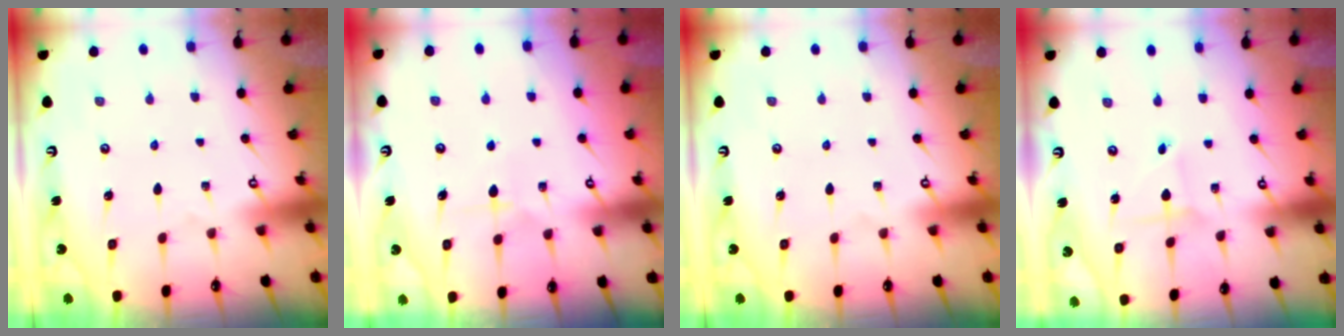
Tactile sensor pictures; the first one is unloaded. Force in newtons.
{"total": 6.0, "press": 6.0, "slide": 0.3}
{"total": 0.0}
{"total": 1.1, "press": 1.1, "slide": 0.0}